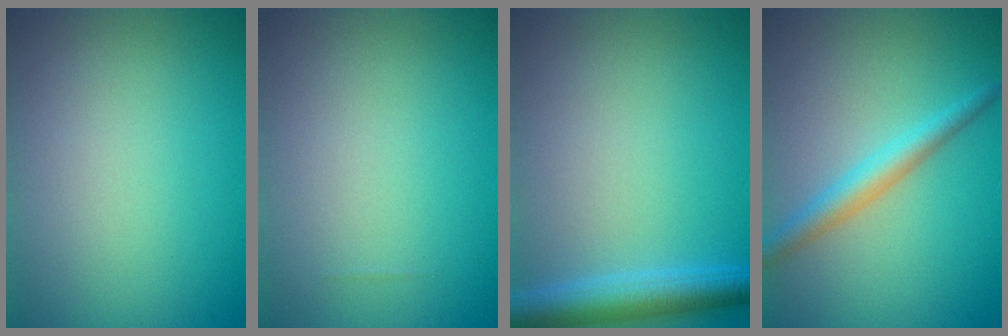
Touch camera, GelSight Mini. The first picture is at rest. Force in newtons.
{"total": 0.0}
{"total": 3.8, "press": 3.8, "slide": 0.2}
{"total": 2.7, "press": 2.7, "slide": 0.1}